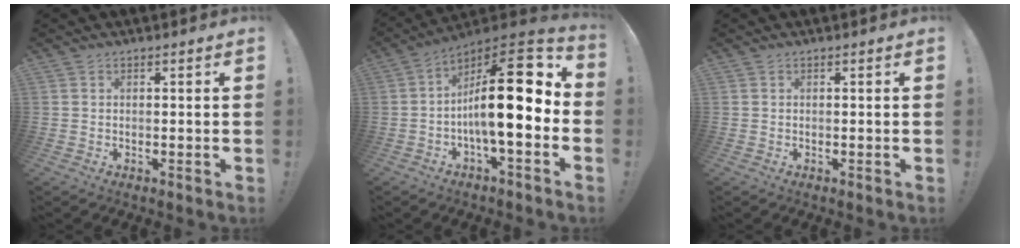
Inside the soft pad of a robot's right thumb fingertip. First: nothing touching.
{"total": 21.9, "force": [0.4, 6.4, 21.0], "torque": [-0.342, 0.000, 0.002]}
{"total": 0.0}